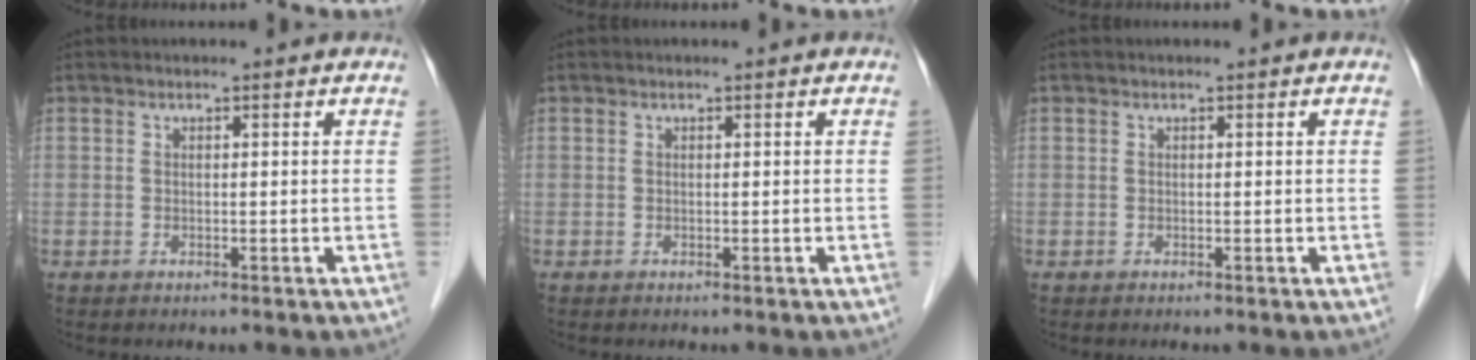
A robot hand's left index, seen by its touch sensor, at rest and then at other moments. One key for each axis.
{"total": 0.0}
{"total": 0.0}